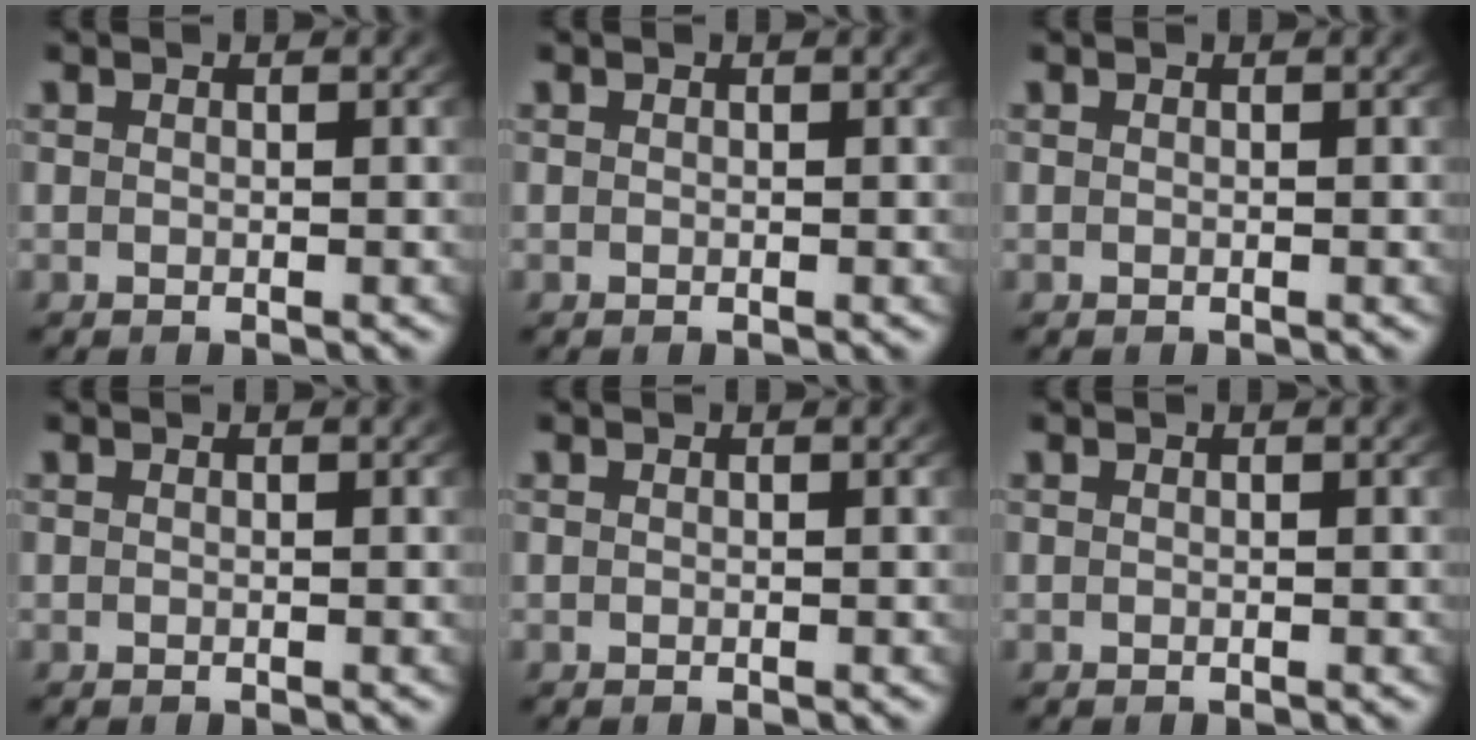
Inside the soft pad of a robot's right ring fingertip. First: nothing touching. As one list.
[{"total": 0.0}, {"total": 0.0}, {"total": 0.0}, {"total": 0.0}, {"total": 0.0}]